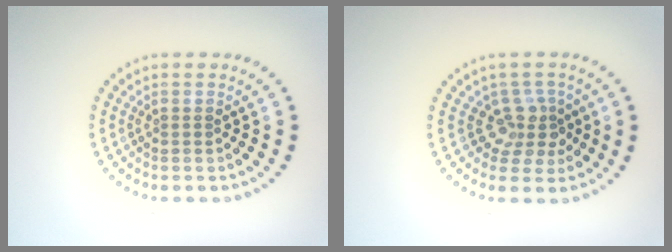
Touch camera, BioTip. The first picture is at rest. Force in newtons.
{"total": 3.0, "press": 2.2, "slide": 1.9}